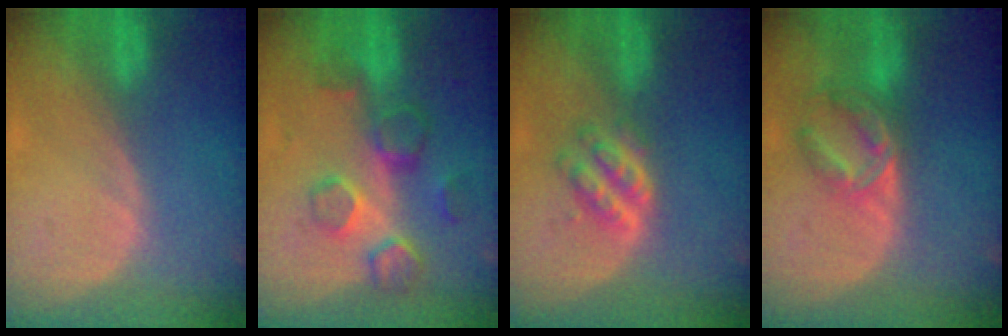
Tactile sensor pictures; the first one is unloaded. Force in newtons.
{"total": 8.6, "press": 7.7, "slide": 3.8}
{"total": 4.7, "press": 4.4, "slide": 1.7}
{"total": 7.1, "press": 6.1, "slide": 3.7}